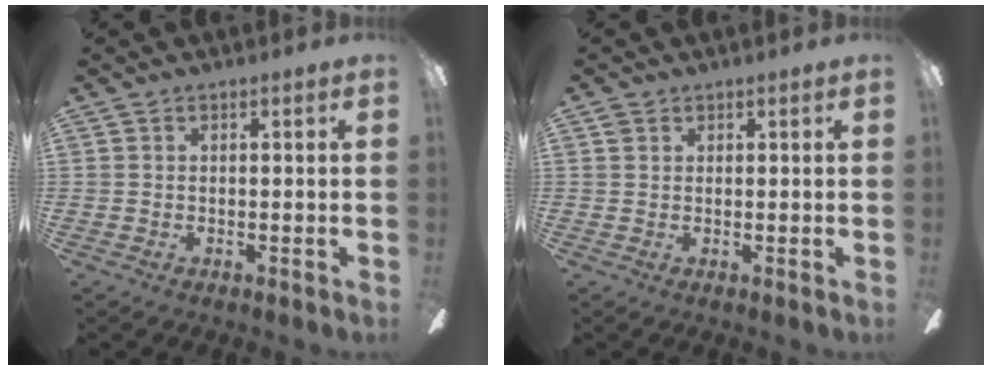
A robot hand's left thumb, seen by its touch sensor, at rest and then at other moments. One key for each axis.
{"total": 1.2, "fx": 0.9, "fy": 0.8, "fz": 0.2, "tx": 0.003, "ty": -0.001, "tz": 0.014}